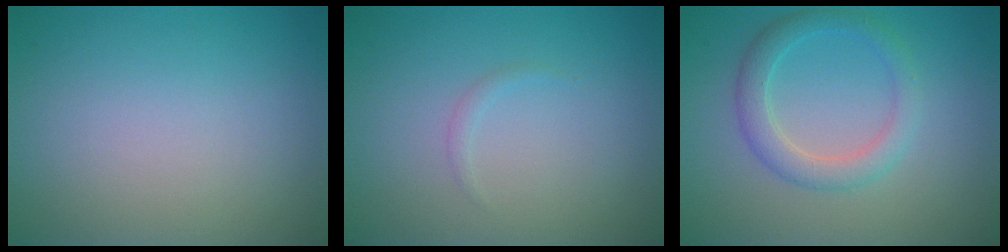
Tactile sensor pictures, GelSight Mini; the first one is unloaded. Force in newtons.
{"total": 0.5, "press": 0.5, "slide": 0.1}
{"total": 3.0, "press": 3.0, "slide": 0.2}